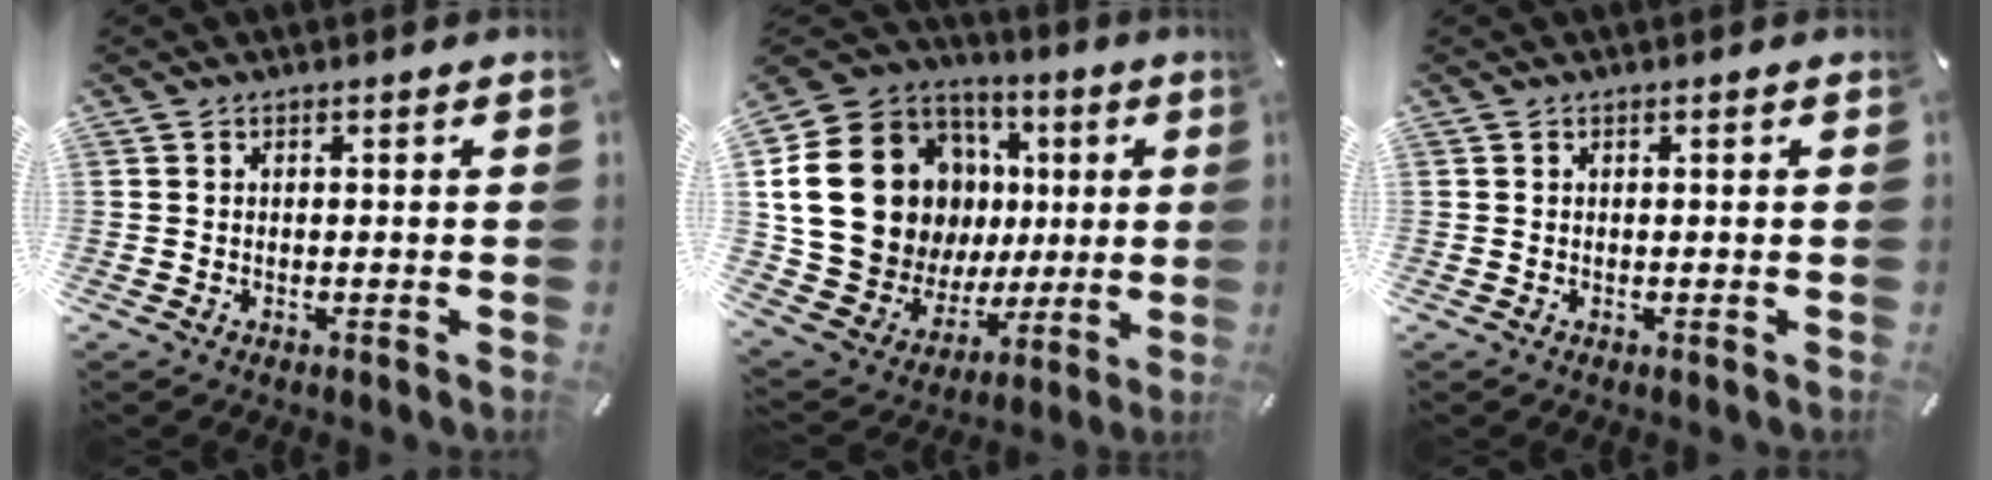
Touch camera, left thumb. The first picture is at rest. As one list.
[{"total": 23.4, "force": [5.6, 18.5, 13.2], "torque": [-0.258, -0.040, 0.126]}, {"total": 0.0}]